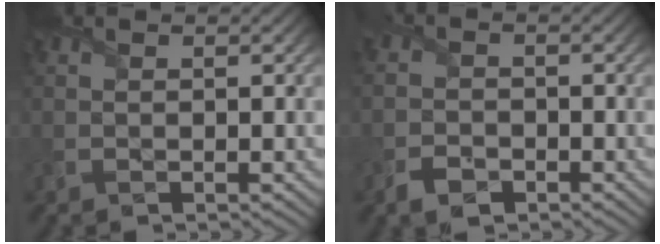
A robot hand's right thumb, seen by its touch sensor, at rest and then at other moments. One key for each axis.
{"total": 2.5, "fx": -1.8, "fy": 1.5, "fz": 1.0, "tx": -0.027, "ty": -0.002, "tz": -0.043}